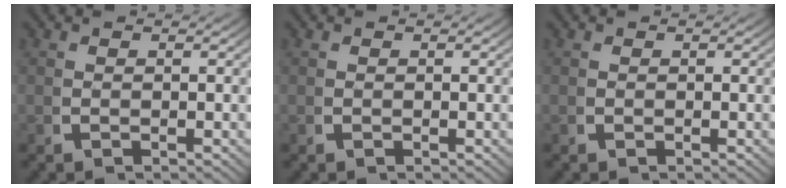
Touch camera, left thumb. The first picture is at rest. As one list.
[{"total": 0.0}, {"total": 0.0}]